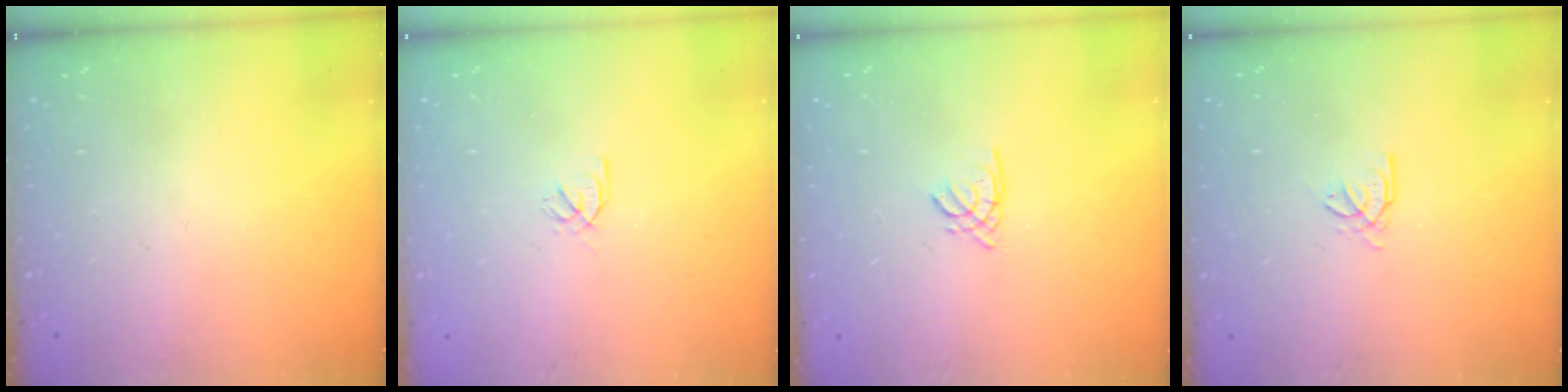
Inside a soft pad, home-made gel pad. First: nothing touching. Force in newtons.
{"total": 2.2, "press": 2.1, "slide": 0.6}
{"total": 1.5, "press": 1.5, "slide": 0.1}
{"total": 2.7, "press": 2.7, "slide": 0.4}